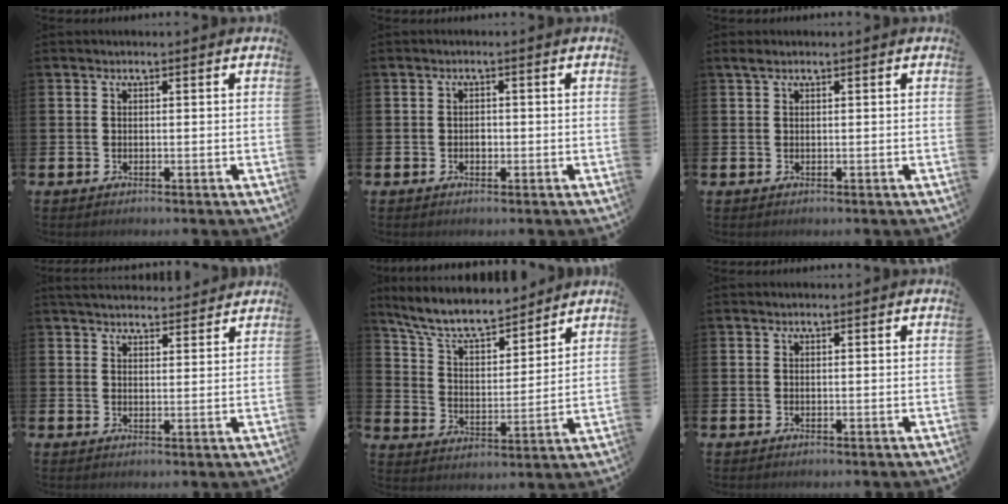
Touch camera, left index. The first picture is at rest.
{"total": 1.1, "force": [-0.2, 0.9, 0.6], "torque": [-0.004, 0.002, -0.006]}
{"total": 1.0, "force": [0.6, 0.4, 0.7], "torque": [-0.013, 0.004, 0.009]}
{"total": 3.9, "force": [3.9, 0.6, 0.3], "torque": [-0.015, -0.020, 0.072]}
{"total": 8.6, "force": [7.8, 2.1, 2.9], "torque": [-0.096, -0.045, 0.139]}
{"total": 0.0}